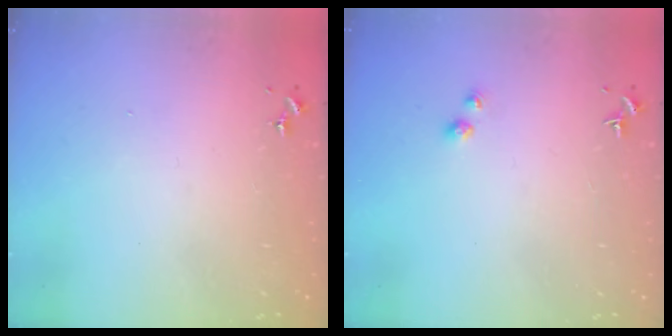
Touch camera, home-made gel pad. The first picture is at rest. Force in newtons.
{"total": 2.7, "press": 2.7, "slide": 0.2}